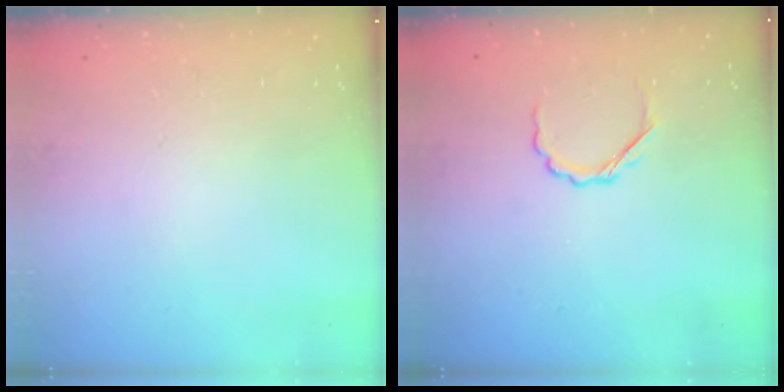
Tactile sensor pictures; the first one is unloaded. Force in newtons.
{"total": 3.7, "press": 3.5, "slide": 1.1}